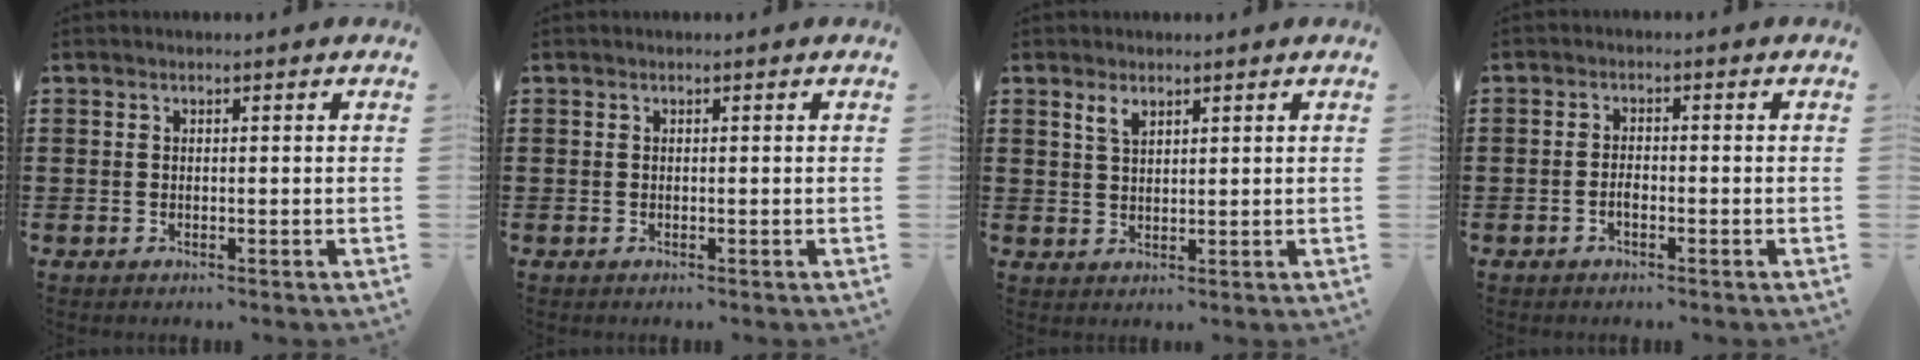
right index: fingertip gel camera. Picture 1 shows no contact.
{"total": 0.0}
{"total": 2.2, "force": [1.5, 1.0, 1.3], "torque": [-0.029, 0.002, 0.028]}
{"total": 1.5, "force": [-0.8, 0.4, 1.3], "torque": [-0.026, -0.004, -0.014]}